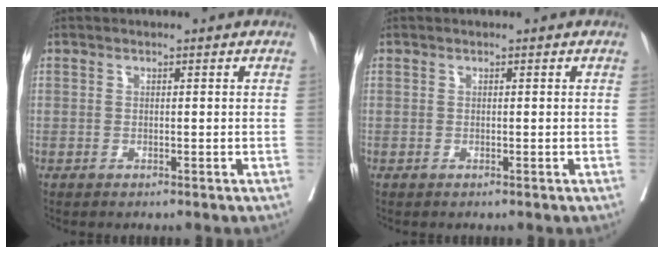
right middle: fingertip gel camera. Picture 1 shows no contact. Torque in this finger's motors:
{"motor_torque": [0.75, -0.85, -0.08, -0.02]}